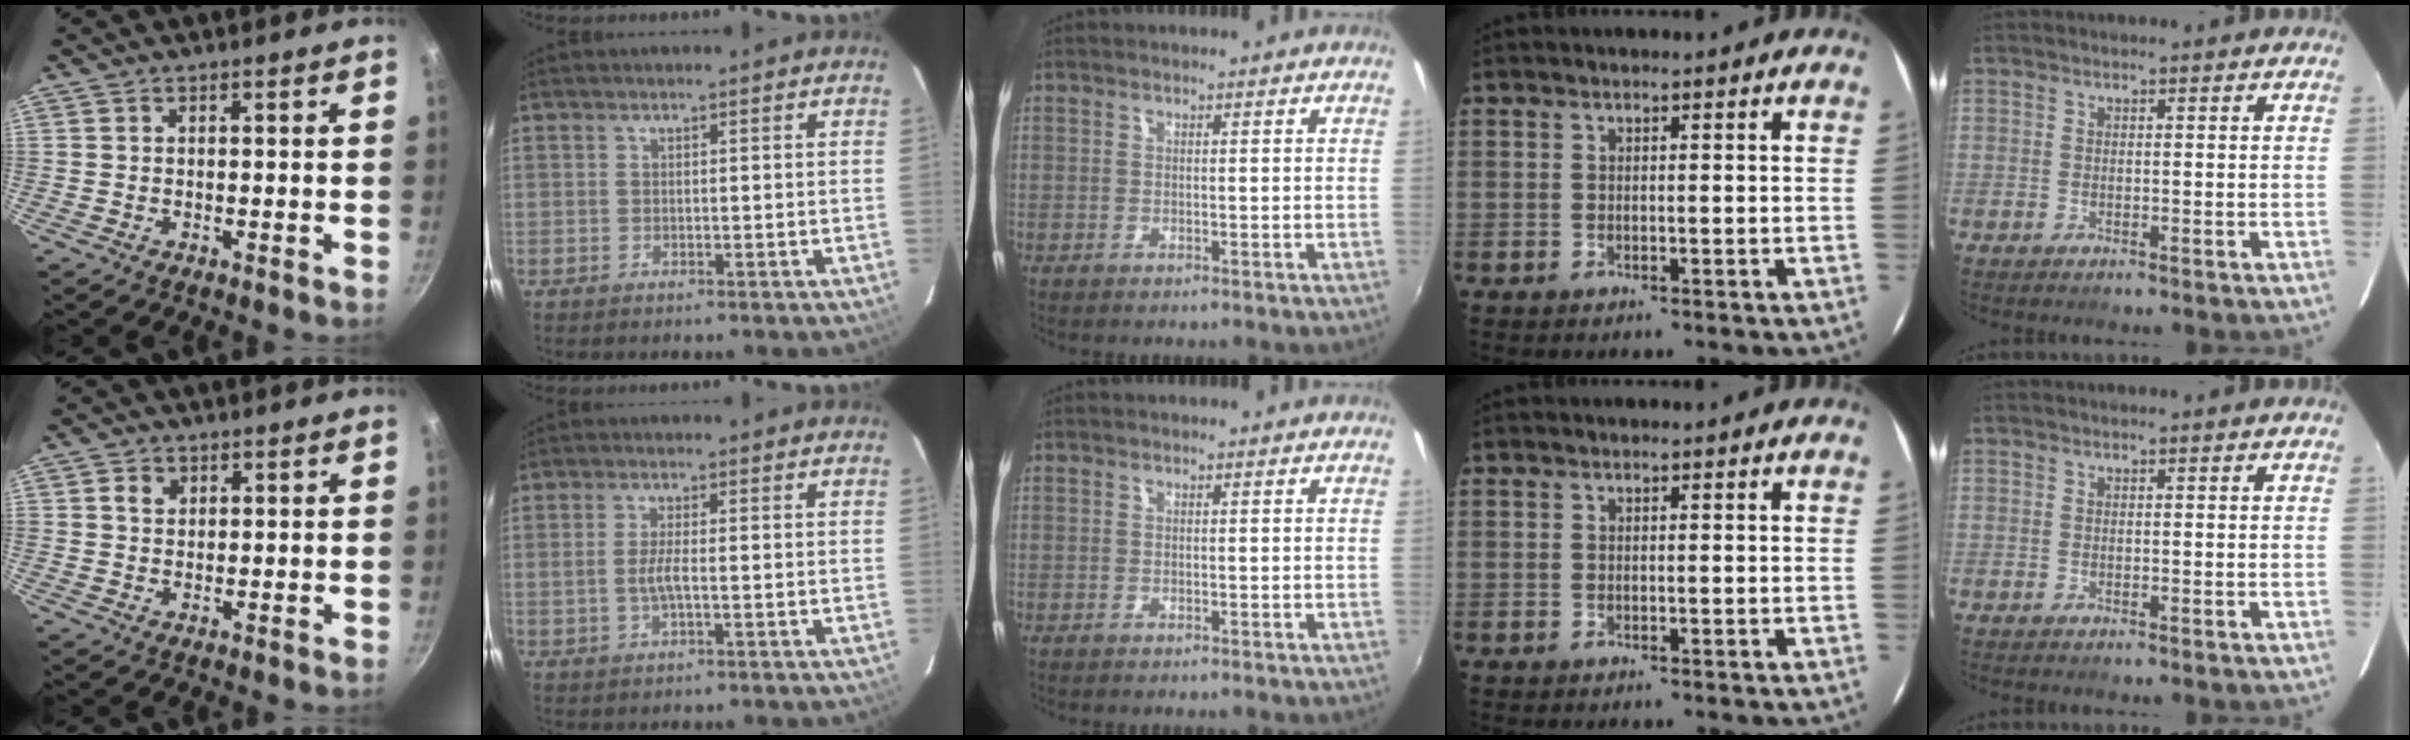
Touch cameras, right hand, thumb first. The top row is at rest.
{"thumb": {"total": 2.6, "force": [0.9, 2.1, 1.1], "torque": [-0.010, 0.002, 0.013]}, "index": {"total": 3.1, "force": [-0.6, 0.6, 3.0], "torque": [-0.060, -0.001, -0.010]}}